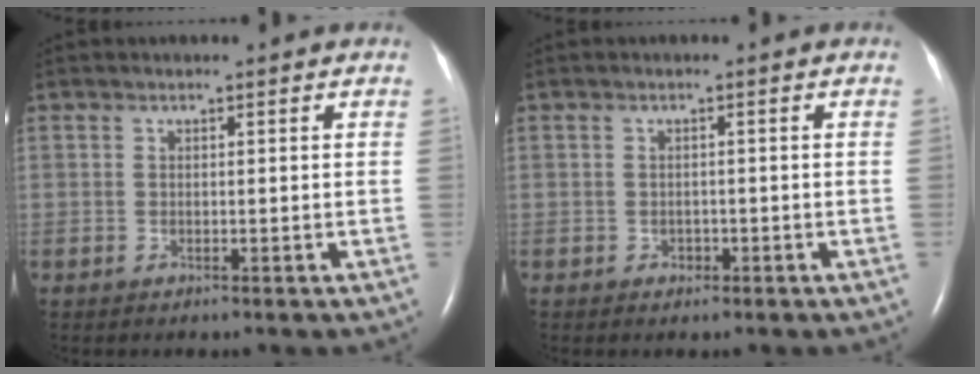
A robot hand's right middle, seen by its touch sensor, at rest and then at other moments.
{"total": 0.9, "force": [-0.5, 0.7, 0.3], "torque": [-0.003, 0.003, -0.006]}